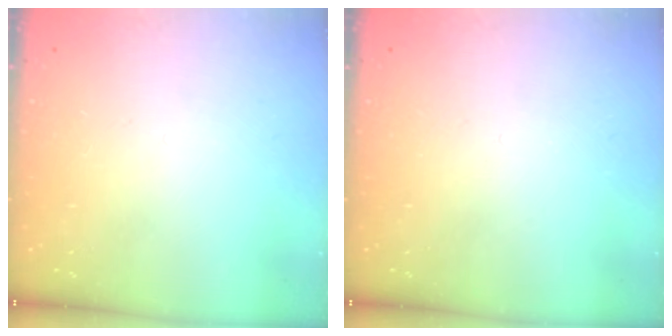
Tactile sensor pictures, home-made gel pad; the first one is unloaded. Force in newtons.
{"total": 0.0}